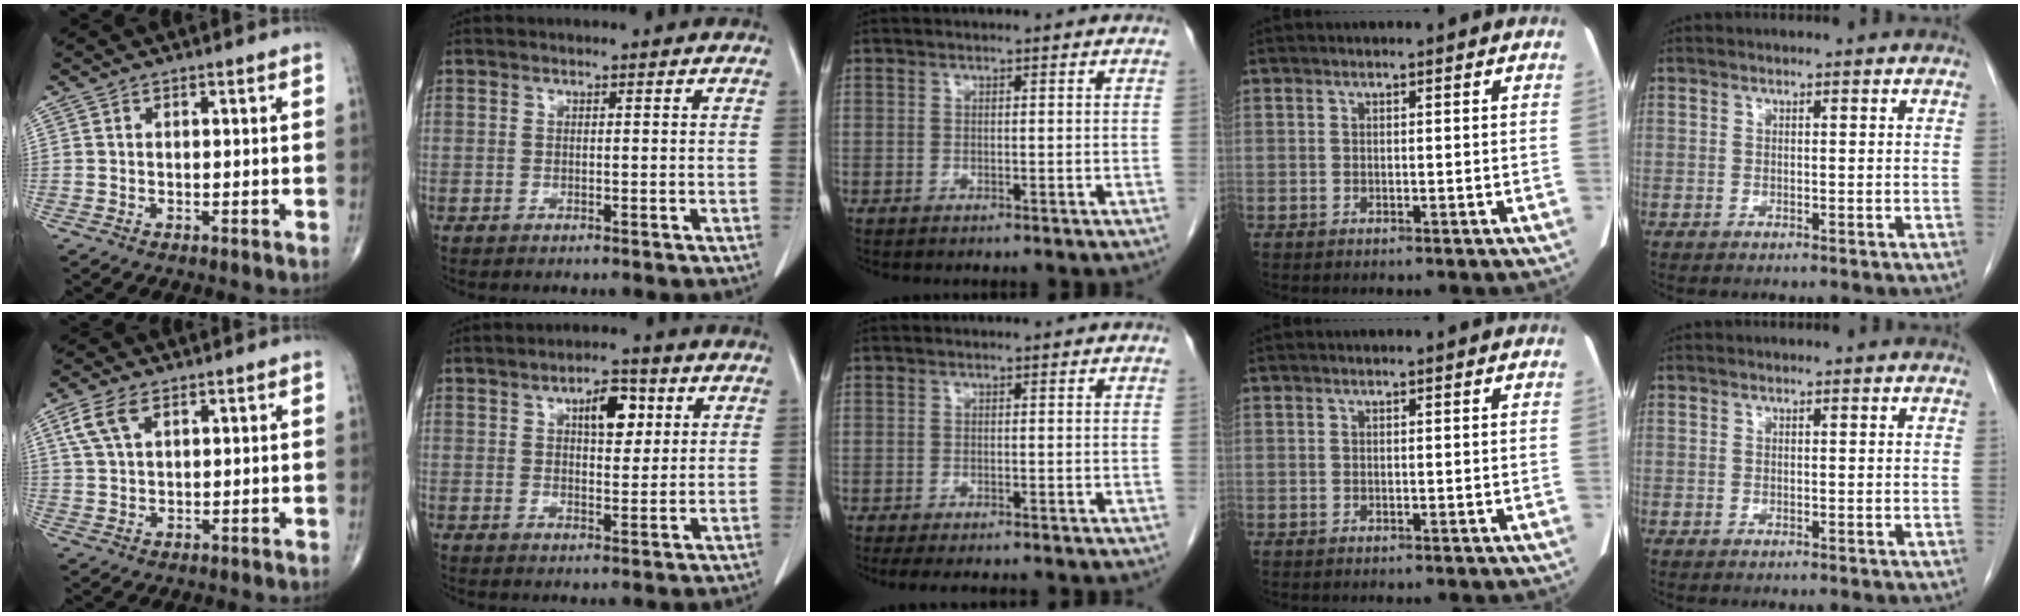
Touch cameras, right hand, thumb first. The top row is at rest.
{"thumb": {"total": 5.5, "force": [2.7, 2.8, 3.8], "torque": [-0.085, 0.003, 0.058]}, "index": {"total": 6.0, "force": [2.3, 2.5, 4.9], "torque": [-0.077, 0.007, 0.037]}, "middle": {"total": 4.9, "force": [-4.2, 0.9, 2.3], "torque": [-0.025, -0.010, -0.061]}}